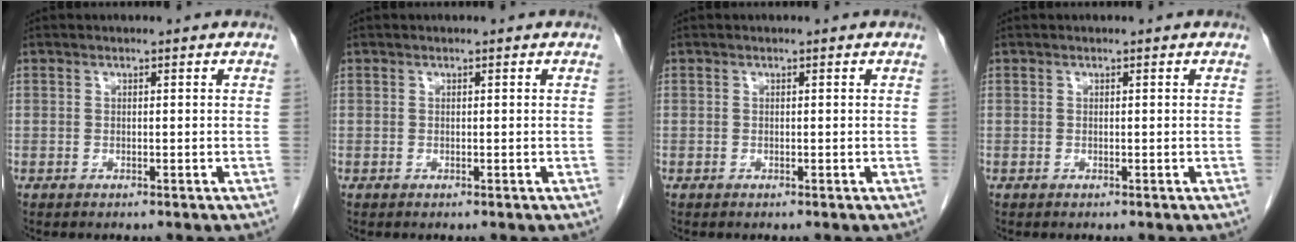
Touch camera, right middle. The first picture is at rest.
{"total": 0.0}
{"total": 0.0}
{"total": 0.0}